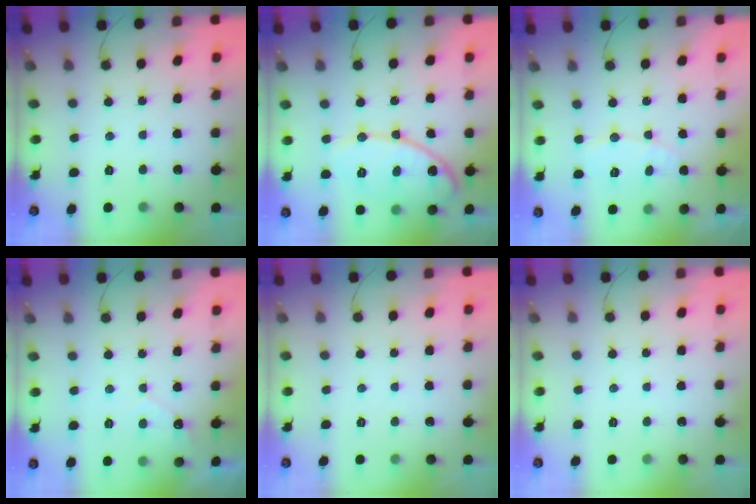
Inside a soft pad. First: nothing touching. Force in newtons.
{"total": 12.8, "press": 12.7, "slide": 1.4}
{"total": 6.0, "press": 6.0, "slide": 0.5}
{"total": 2.7, "press": 2.7, "slide": 0.1}
{"total": 0.0}
{"total": 0.0}